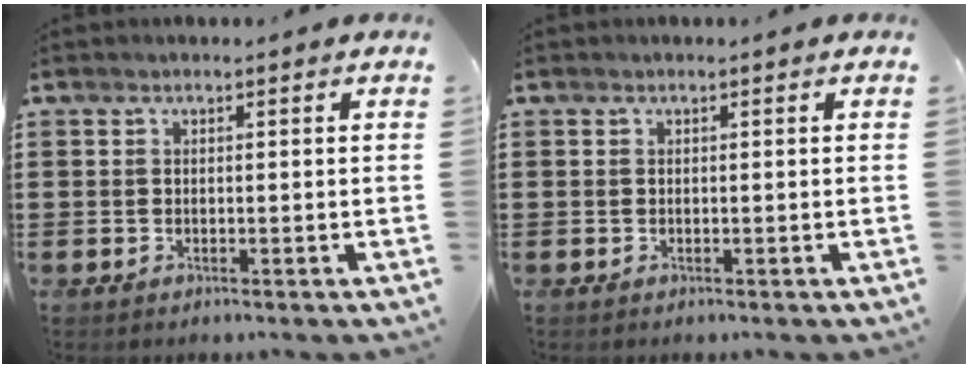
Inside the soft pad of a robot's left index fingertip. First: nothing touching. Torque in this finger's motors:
{"motor_torque": [0.00, 0.00, 0.00, 0.00]}